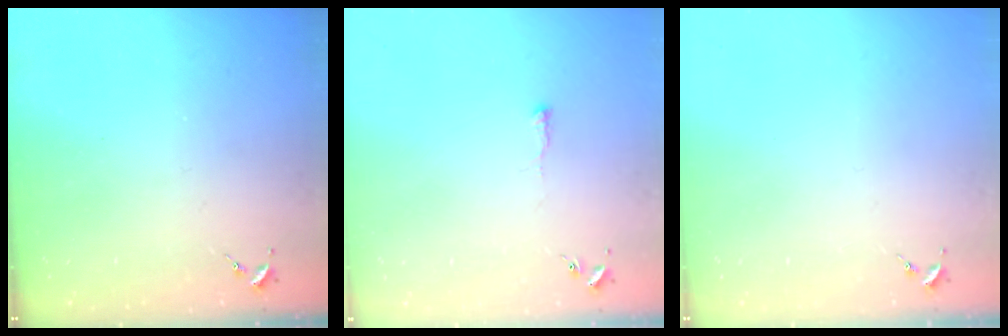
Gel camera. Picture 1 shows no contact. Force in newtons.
{"total": 4.0, "press": 3.9, "slide": 0.5}
{"total": 0.0}